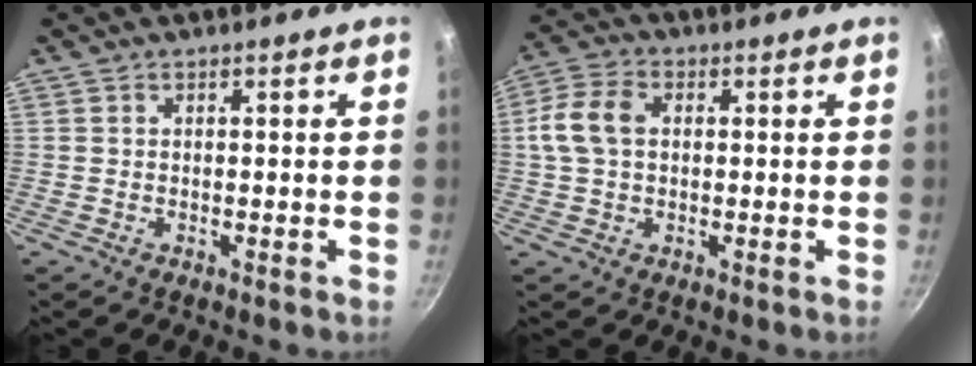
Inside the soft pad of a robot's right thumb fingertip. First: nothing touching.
{"total": 8.2, "force": [0.9, 5.7, 5.8], "torque": [-0.114, 0.021, 0.006]}